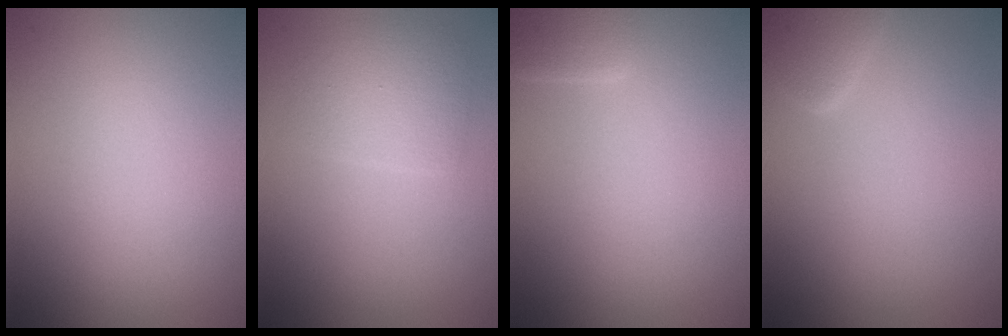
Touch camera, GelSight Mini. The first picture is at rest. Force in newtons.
{"total": 2.4, "press": 2.4, "slide": 0.1}
{"total": 2.0, "press": 2.0, "slide": 0.1}
{"total": 2.3, "press": 2.3, "slide": 0.2}